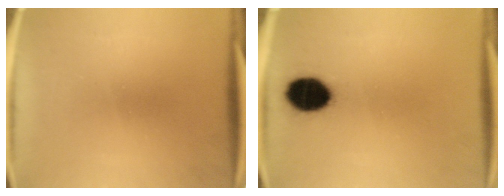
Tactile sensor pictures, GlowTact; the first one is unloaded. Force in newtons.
{"total": 10.4}